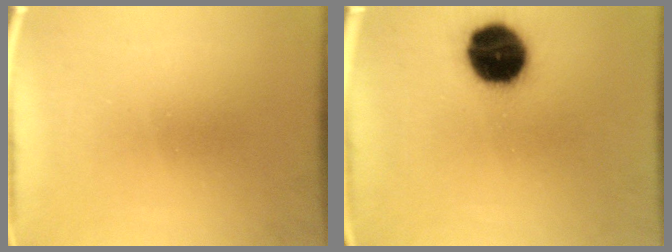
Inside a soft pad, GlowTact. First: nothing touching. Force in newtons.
{"total": 16.1}